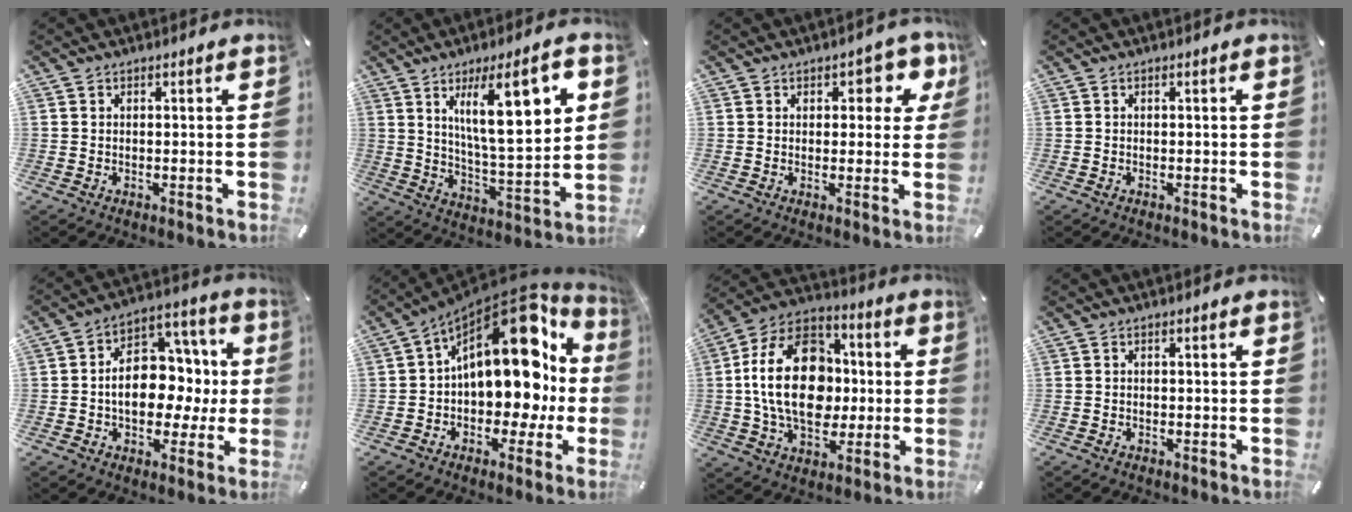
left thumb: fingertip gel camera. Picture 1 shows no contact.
{"total": 18.6, "force": [7.6, 5.6, 16.0], "torque": [-0.248, -0.017, 0.114]}
{"total": 6.2, "force": [2.7, 3.9, 4.0], "torque": [-0.031, -0.012, 0.038]}
{"total": 0.0}
{"total": 14.4, "force": [-1.4, 10.7, 9.5], "torque": [-0.138, 0.005, -0.019]}
{"total": 21.9, "force": [5.8, 12.9, 16.8], "torque": [-0.237, -0.045, 0.095]}
{"total": 22.9, "force": [-0.2, 16.4, 16.0], "torque": [-0.316, 0.011, -0.005]}
{"total": 0.5, "force": [-0.4, 0.3, 0.2], "torque": [-0.003, 0.002, -0.009]}